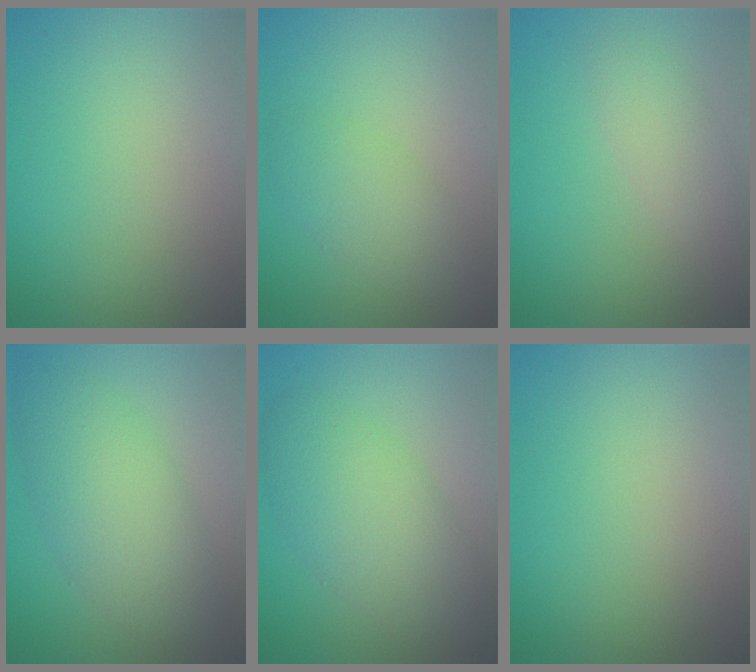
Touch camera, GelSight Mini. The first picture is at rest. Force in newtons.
{"total": 2.9, "press": 2.9, "slide": 0.2}
{"total": 2.2, "press": 2.2, "slide": 0.0}
{"total": 6.3, "press": 6.3, "slide": 0.2}
{"total": 6.3, "press": 6.3, "slide": 0.2}
{"total": 0.0}